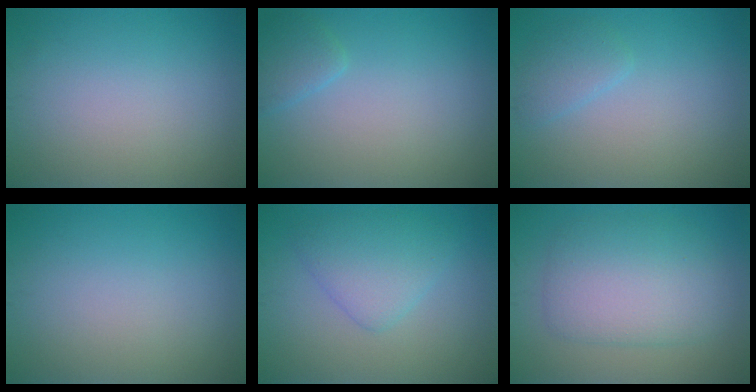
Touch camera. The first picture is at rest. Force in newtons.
{"total": 1.5, "press": 1.5, "slide": 0.1}
{"total": 1.7, "press": 1.7, "slide": 0.1}
{"total": 0.0}
{"total": 3.5, "press": 3.5, "slide": 0.2}
{"total": 5.8, "press": 5.8, "slide": 0.1}